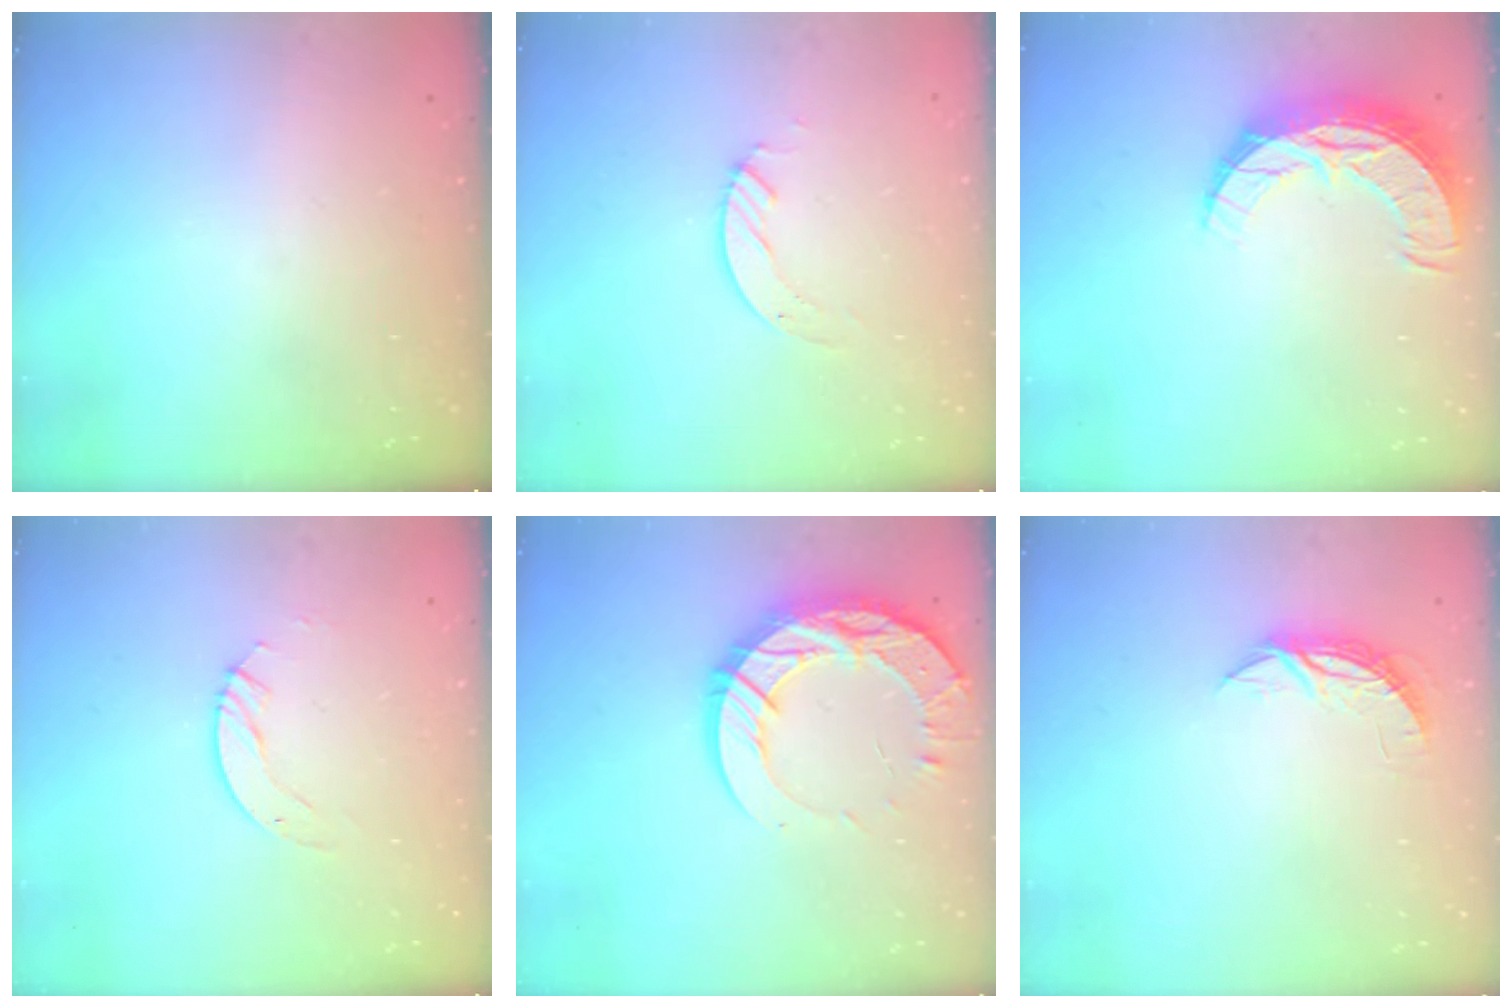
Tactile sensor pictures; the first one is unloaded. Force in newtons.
{"total": 3.5, "press": 3.5, "slide": 0.4}
{"total": 10.3, "press": 10.3, "slide": 0.9}
{"total": 3.0, "press": 3.0, "slide": 0.2}
{"total": 18.0, "press": 17.9, "slide": 1.6}
{"total": 5.2, "press": 5.2, "slide": 0.3}